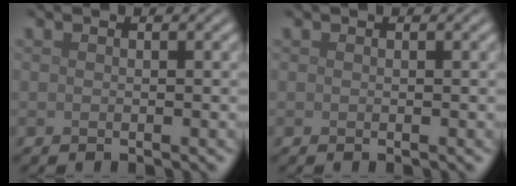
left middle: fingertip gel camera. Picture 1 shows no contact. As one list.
[{"total": 0.0}]